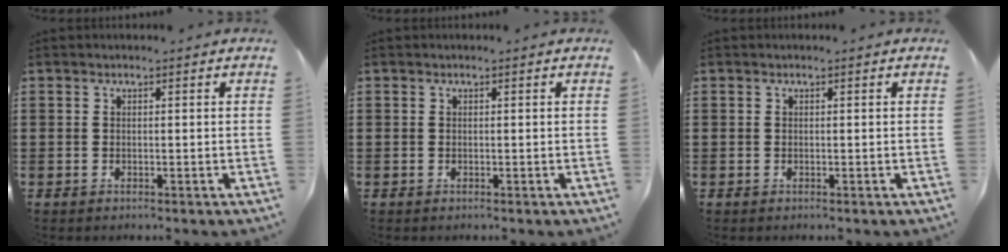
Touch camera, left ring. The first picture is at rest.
{"total": 0.0}
{"total": 0.0}